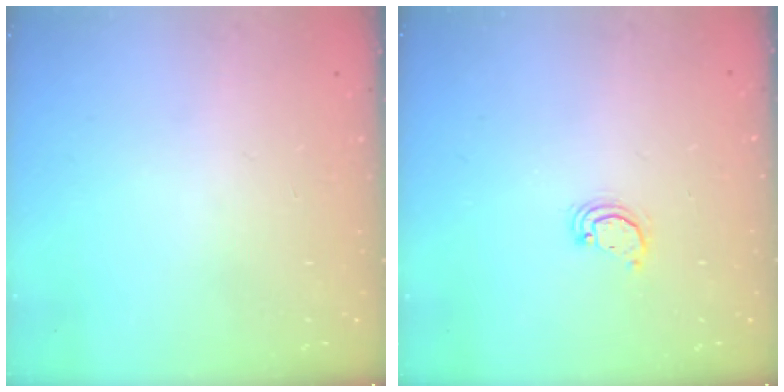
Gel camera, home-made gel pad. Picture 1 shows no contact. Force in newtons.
{"total": 2.2, "press": 2.2, "slide": 0.3}